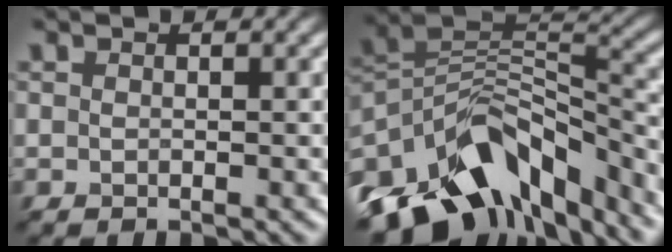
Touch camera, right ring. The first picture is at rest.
{"total": 13.1, "force": [-7.7, 7.3, 7.6], "torque": [-0.151, 0.016, -0.134]}